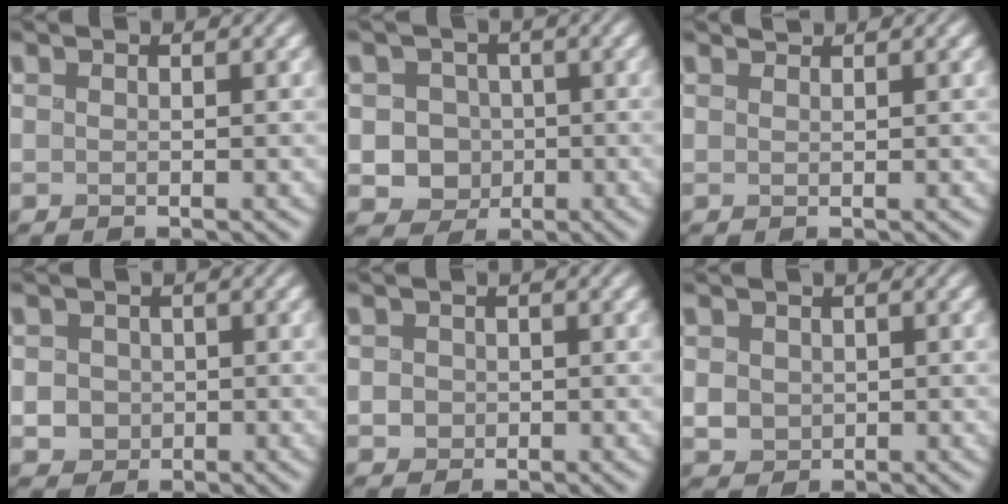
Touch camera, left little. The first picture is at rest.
{"total": 4.0, "force": [-0.6, 3.8, 1.3], "torque": [-0.010, 0.006, -0.020]}
{"total": 0.7, "force": [0.7, 0.1, 0.0], "torque": [0.001, 0.002, 0.014]}
{"total": 2.1, "force": [-0.3, 2.0, 0.7], "torque": [-0.019, 0.001, 0.002]}
{"total": 1.3, "force": [-0.4, 1.2, 0.3], "torque": [-0.003, -0.003, -0.005]}
{"total": 1.7, "force": [0.0, 1.6, 0.6], "torque": [-0.016, -0.004, 0.001]}